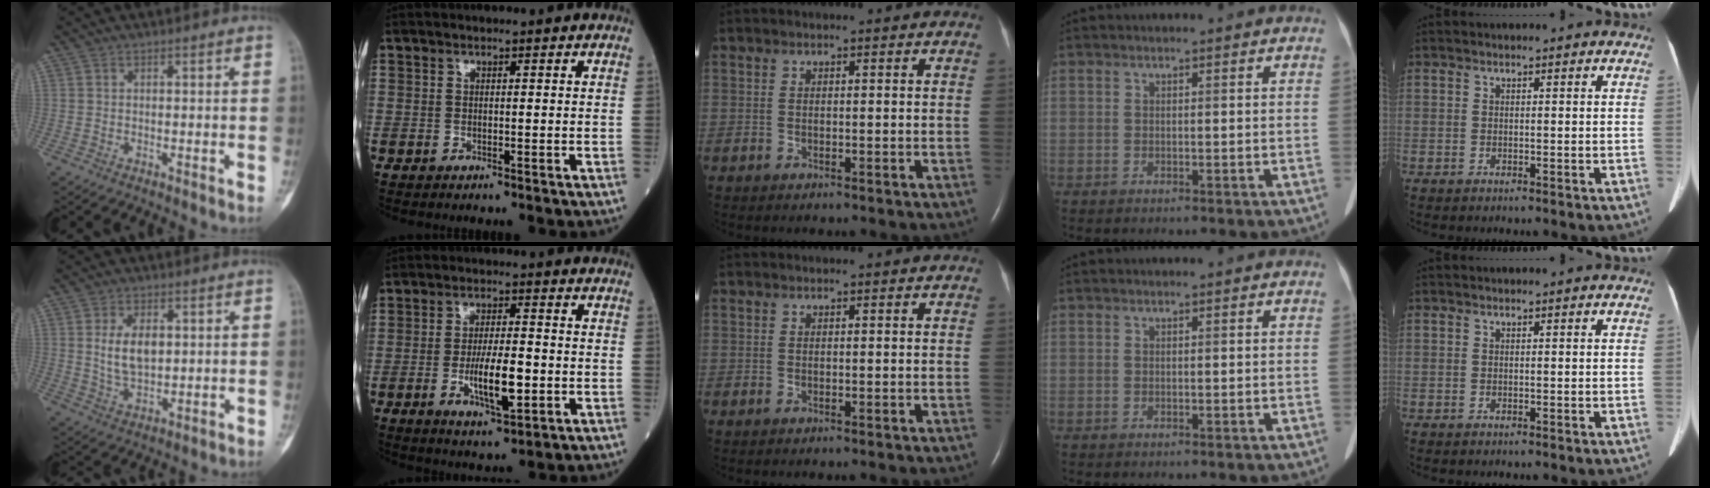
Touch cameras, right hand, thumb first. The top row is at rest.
{"thumb": {"total": 7.4, "force": [1.4, 4.3, 5.9], "torque": [-0.097, -0.009, 0.031]}, "index": {"total": 7.6, "force": [-1.8, 1.6, 7.2], "torque": [-0.129, -0.007, -0.028]}}